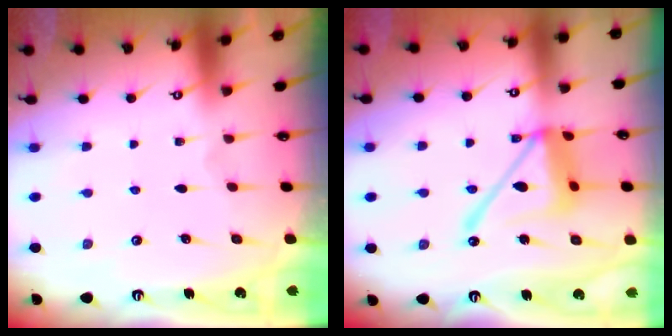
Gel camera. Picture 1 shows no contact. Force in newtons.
{"total": 15.2, "press": 15.2, "slide": 1.4}